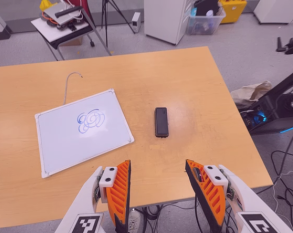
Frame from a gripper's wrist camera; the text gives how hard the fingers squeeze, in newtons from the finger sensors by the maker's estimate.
{"total": 0.0}